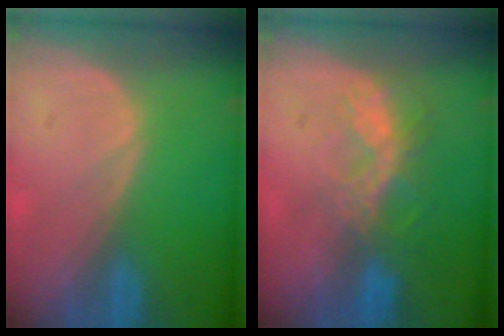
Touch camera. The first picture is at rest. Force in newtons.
{"total": 6.6, "press": 5.7, "slide": 3.2}